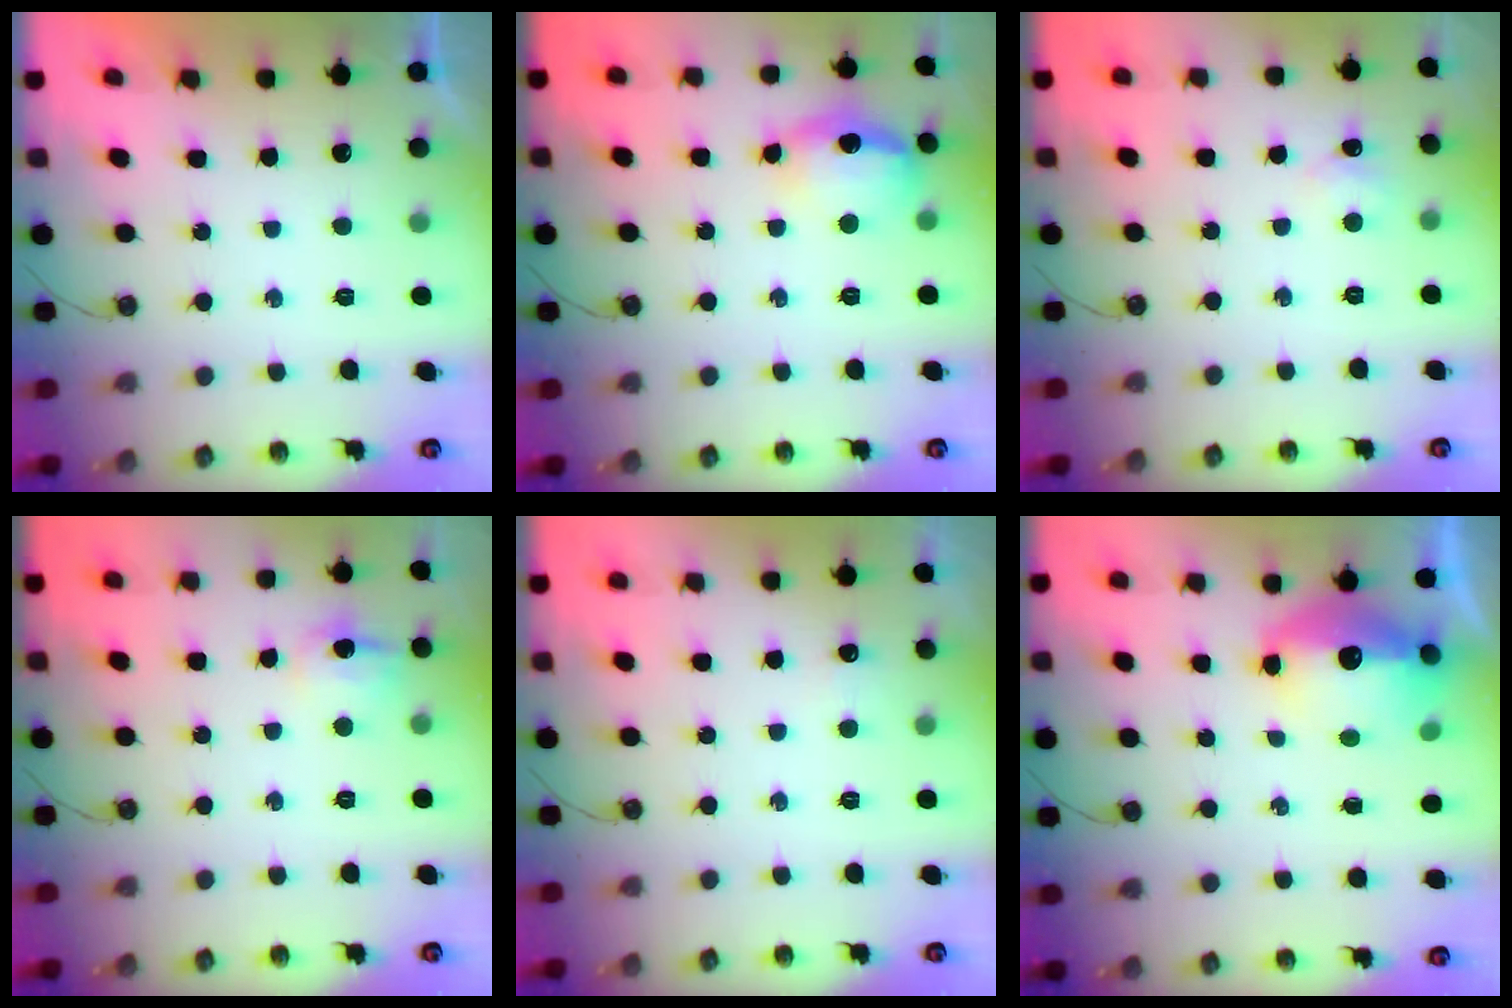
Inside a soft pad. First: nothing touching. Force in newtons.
{"total": 15.1, "press": 15.1, "slide": 1.2}
{"total": 6.2, "press": 6.1, "slide": 1.0}
{"total": 9.6, "press": 9.6, "slide": 0.9}
{"total": 4.5, "press": 3.8, "slide": 2.4}
{"total": 14.6, "press": 14.5, "slide": 1.2}